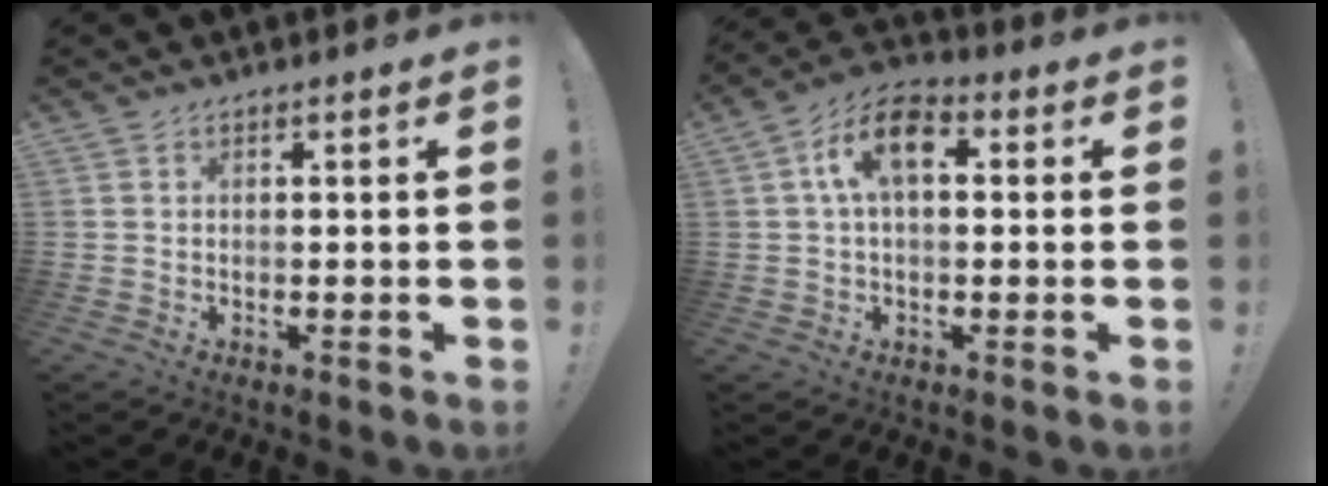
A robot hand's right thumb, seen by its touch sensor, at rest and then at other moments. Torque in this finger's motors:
{"motor_torque": [1.23, 2.45, 1.24, 0.05, 0.04]}